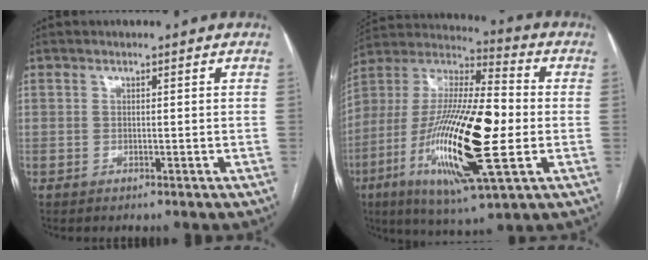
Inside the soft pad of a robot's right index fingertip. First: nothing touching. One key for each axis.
{"total": 25.2, "fx": -4.9, "fy": 5.3, "fz": 24.2, "tx": -0.492, "ty": -0.019, "tz": -0.090}